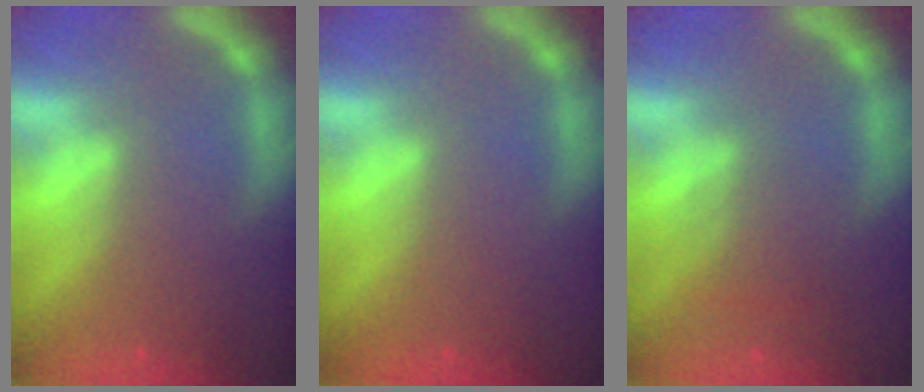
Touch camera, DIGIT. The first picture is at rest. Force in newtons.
{"total": 0.0}
{"total": 2.5}